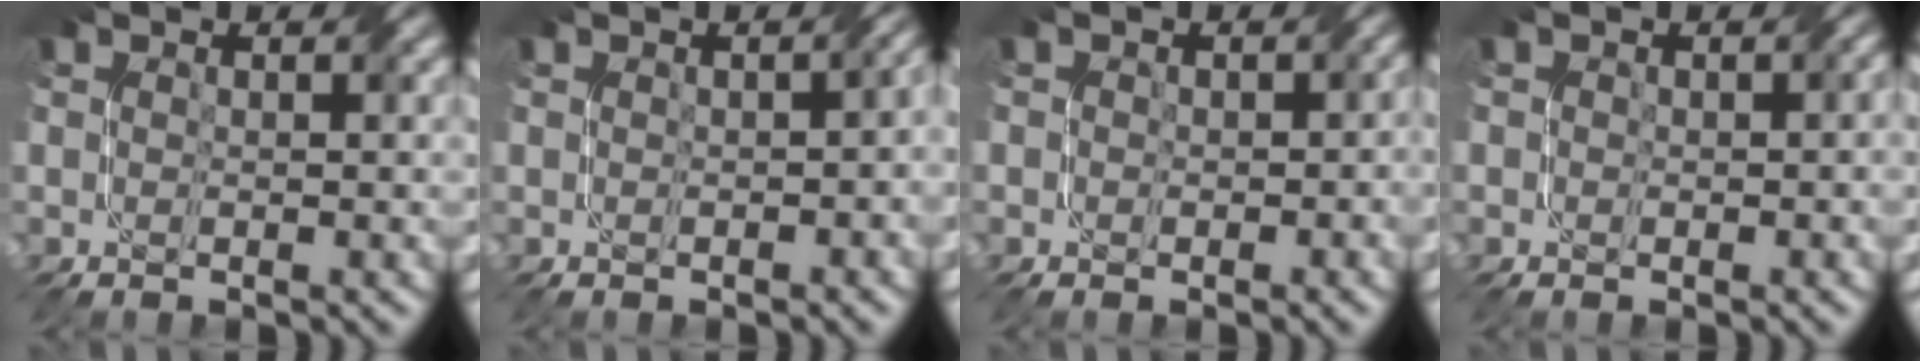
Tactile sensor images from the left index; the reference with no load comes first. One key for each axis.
{"total": 2.7, "fx": -0.1, "fy": 1.3, "fz": 2.3, "tx": -0.016, "ty": 0.003, "tz": 0.010}
{"total": 2.0, "fx": 0.1, "fy": 1.8, "fz": 1.0, "tx": 0.002, "ty": 0.001, "tz": 0.001}
{"total": 1.5, "fx": 0.1, "fy": 1.2, "fz": 1.0, "tx": -0.008, "ty": -0.001, "tz": 0.005}